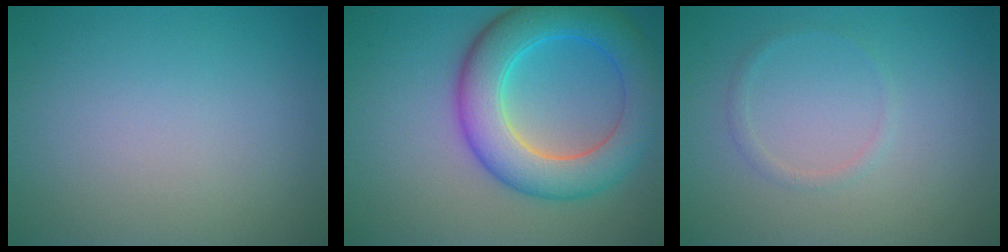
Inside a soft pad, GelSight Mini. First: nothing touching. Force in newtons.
{"total": 8.2, "press": 8.2, "slide": 0.3}
{"total": 0.9, "press": 0.9, "slide": 0.1}